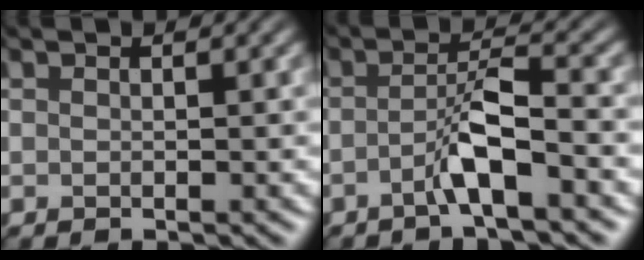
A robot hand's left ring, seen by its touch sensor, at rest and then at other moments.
{"total": 3.3, "force": [-1.5, 0.3, 3.0], "torque": [-0.054, 0.014, -0.035]}